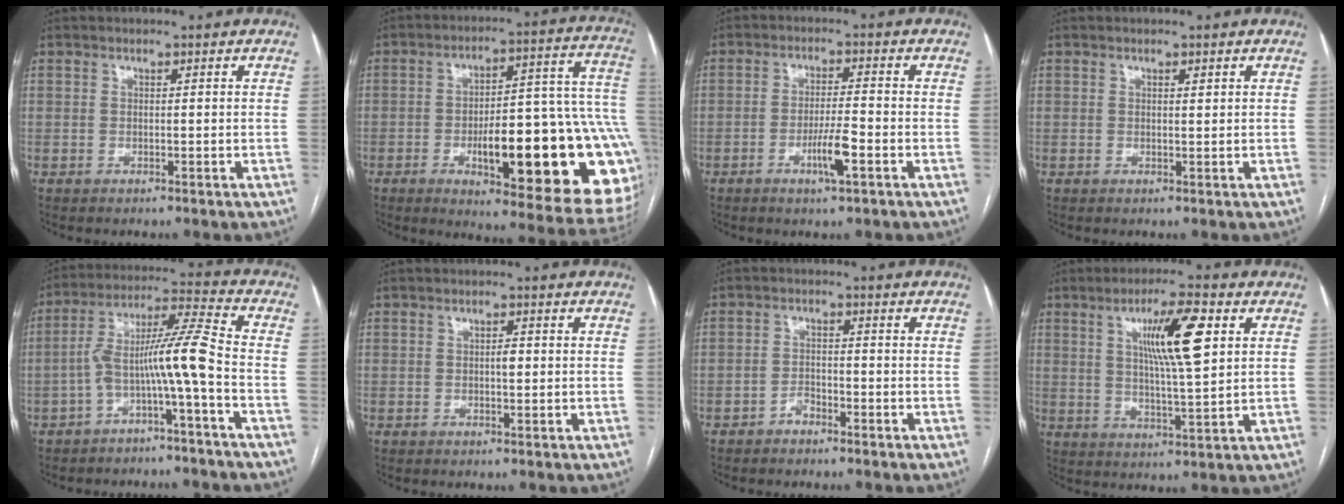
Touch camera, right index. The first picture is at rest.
{"total": 27.5, "force": [-6.2, 5.5, 26.2], "torque": [-0.262, 0.010, -0.077]}
{"total": 5.3, "force": [-2.3, 0.3, 4.8], "torque": [-0.088, -0.006, -0.042]}
{"total": 0.7, "force": [0.4, 0.1, 0.5], "torque": [-0.011, -0.001, 0.007]}
{"total": 9.7, "force": [-3.4, -0.8, 9.1], "torque": [-0.160, 0.035, -0.060]}
{"total": 1.3, "force": [0.0, 0.4, 1.2], "torque": [-0.021, 0.002, 0.001]}
{"total": 1.9, "force": [-1.5, 0.9, 0.7], "torque": [-0.008, 0.005, -0.026]}
{"total": 10.6, "force": [3.5, 0.9, 10.0], "torque": [-0.171, 0.004, 0.060]}